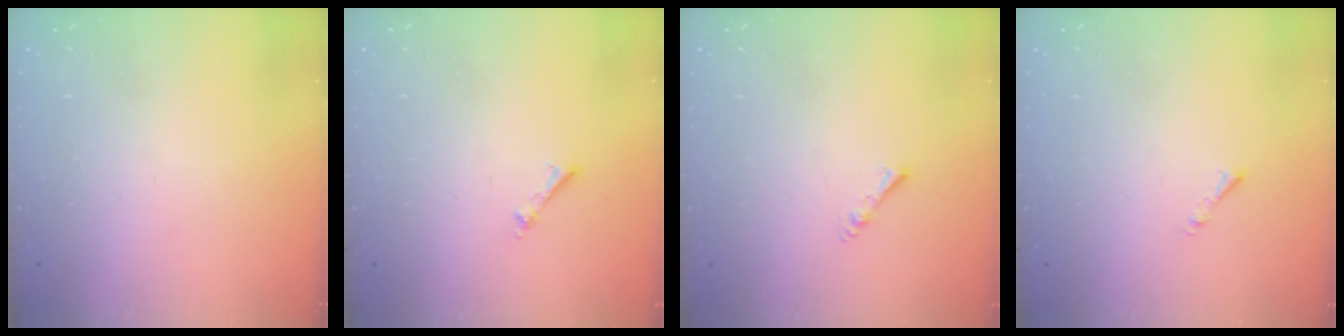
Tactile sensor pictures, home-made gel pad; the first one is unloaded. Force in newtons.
{"total": 2.7, "press": 2.7, "slide": 0.4}
{"total": 2.2, "press": 2.1, "slide": 0.4}
{"total": 0.8, "press": 0.7, "slide": 0.3}